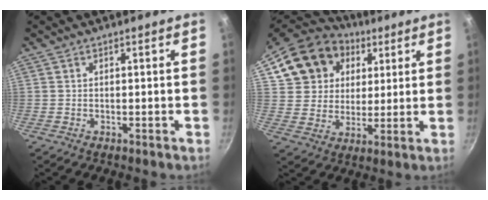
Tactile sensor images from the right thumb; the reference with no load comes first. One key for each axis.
{"total": 17.5, "fx": 6.7, "fy": 14.6, "fz": 7.0, "tx": -0.122, "ty": 0.021, "tz": 0.118}